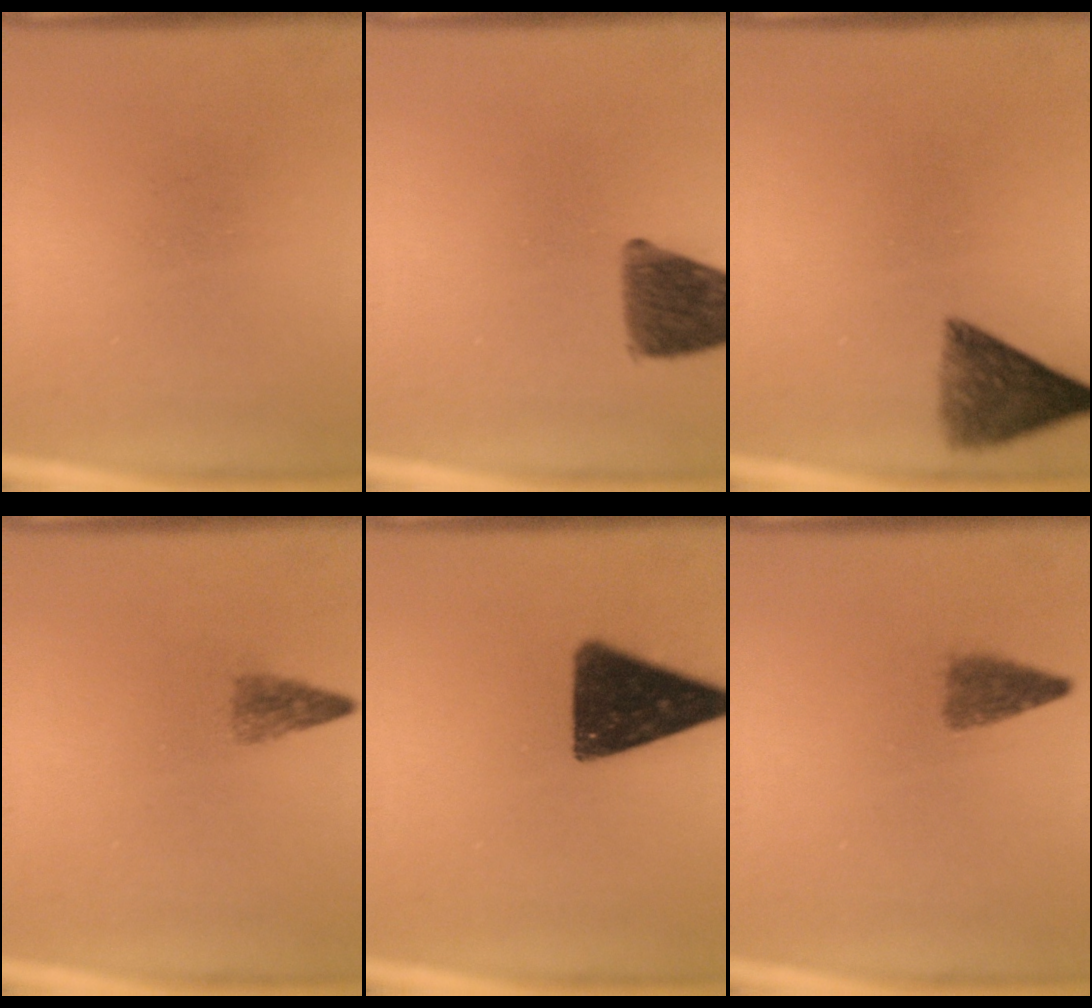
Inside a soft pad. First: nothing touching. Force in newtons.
{"total": 9.2}
{"total": 6.9}
{"total": 2.2}
{"total": 13.7}
{"total": 2.8}